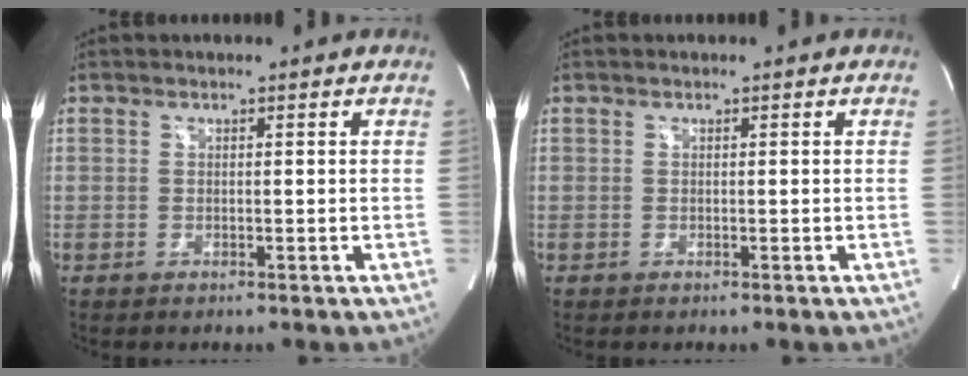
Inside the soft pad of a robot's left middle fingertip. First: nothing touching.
{"total": 0.0}